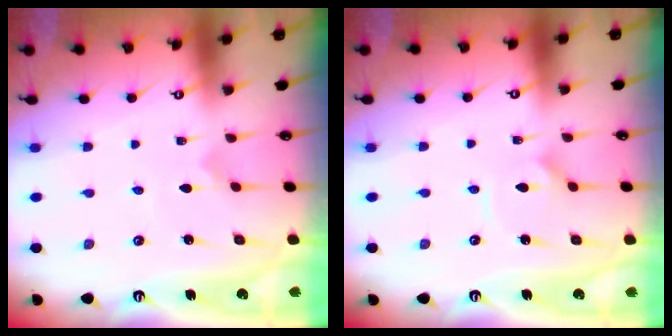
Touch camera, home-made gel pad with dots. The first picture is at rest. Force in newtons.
{"total": 3.6, "press": 3.6, "slide": 0.3}